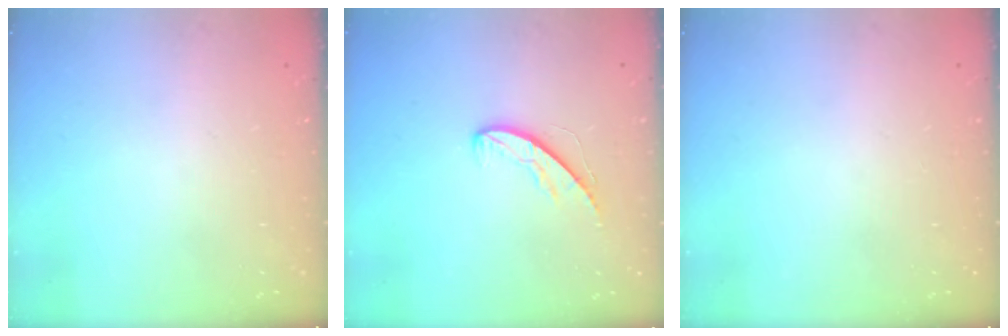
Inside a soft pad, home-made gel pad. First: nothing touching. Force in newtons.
{"total": 6.0, "press": 6.0, "slide": 0.5}
{"total": 0.0}